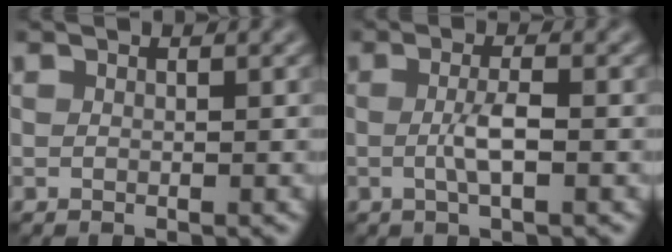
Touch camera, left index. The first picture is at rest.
{"total": 2.3, "force": [-0.9, 0.2, 2.1], "torque": [-0.038, 0.002, -0.013]}